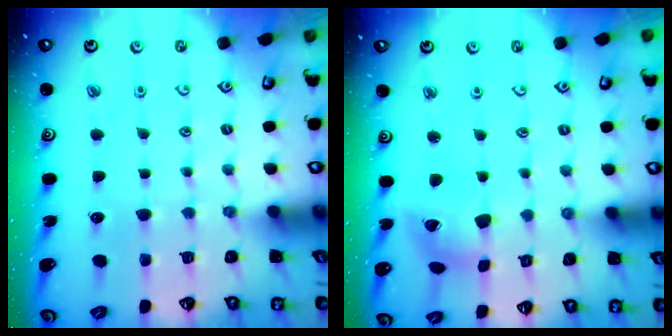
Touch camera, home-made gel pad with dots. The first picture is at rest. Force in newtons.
{"total": 11.9, "press": 11.8, "slide": 1.5}